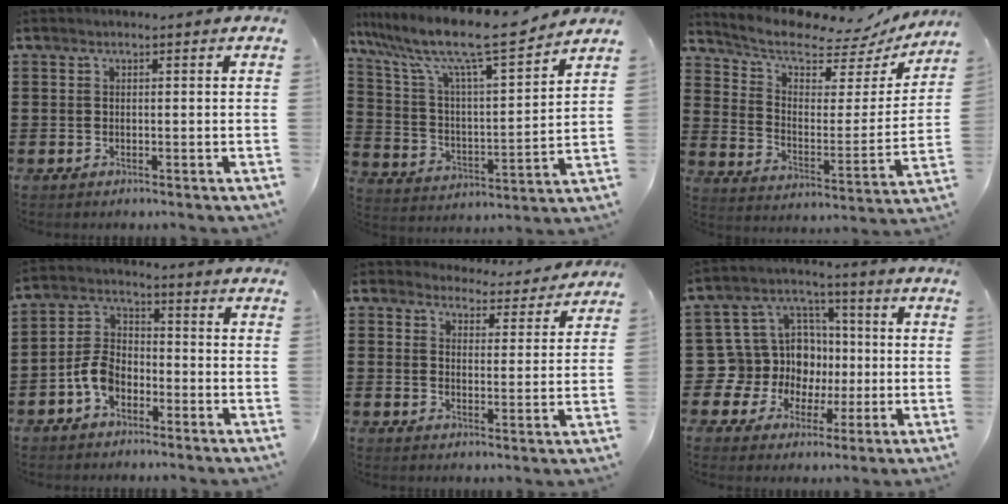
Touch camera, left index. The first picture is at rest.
{"total": 11.8, "force": [9.7, 1.3, 6.7], "torque": [-0.167, -0.059, 0.160]}
{"total": 8.1, "force": [7.0, 2.8, 2.7], "torque": [-0.084, -0.051, 0.118]}
{"total": 6.1, "force": [-3.1, 3.8, 3.7], "torque": [-0.100, 0.005, -0.067]}
{"total": 4.6, "force": [4.6, 0.5, 0.2], "torque": [-0.019, -0.032, 0.080]}
{"total": 11.5, "force": [0.1, 11.1, 3.2], "torque": [-0.123, -0.008, 0.010]}